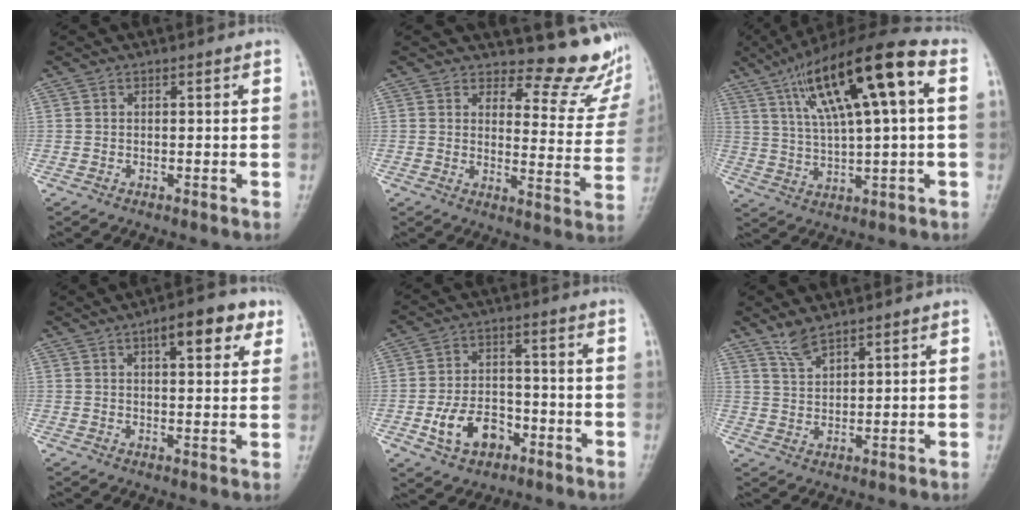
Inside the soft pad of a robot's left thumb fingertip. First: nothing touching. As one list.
[{"total": 11.3, "force": [10.5, 3.2, 2.6], "torque": [0.003, -0.115, 0.113]}, {"total": 19.4, "force": [6.0, 4.9, 17.8], "torque": [-0.301, 0.021, 0.100]}, {"total": 8.7, "force": [4.1, 3.3, 6.9], "torque": [-0.072, -0.005, 0.051]}, {"total": 9.5, "force": [-4.1, 6.4, 5.7], "torque": [-0.083, 0.032, -0.069]}, {"total": 3.9, "force": [3.3, 1.0, 1.9], "torque": [-0.035, -0.018, 0.069]}]